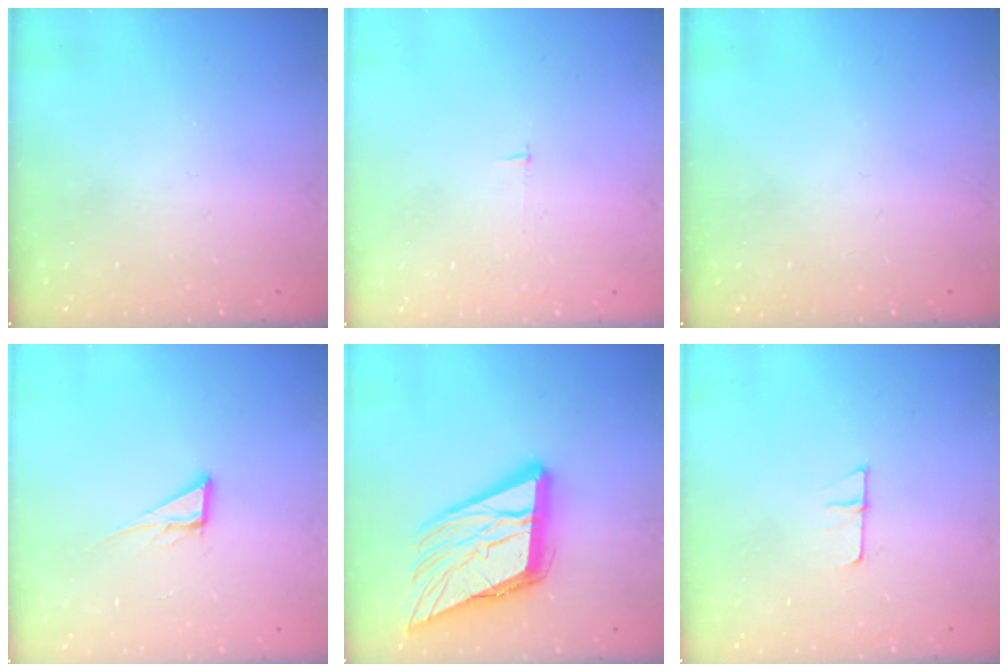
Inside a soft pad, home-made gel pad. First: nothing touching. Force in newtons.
{"total": 2.5, "press": 2.5, "slide": 0.2}
{"total": 0.0}
{"total": 6.1, "press": 6.1, "slide": 0.4}
{"total": 20.5, "press": 20.2, "slide": 3.3}
{"total": 5.7, "press": 5.6, "slide": 0.6}